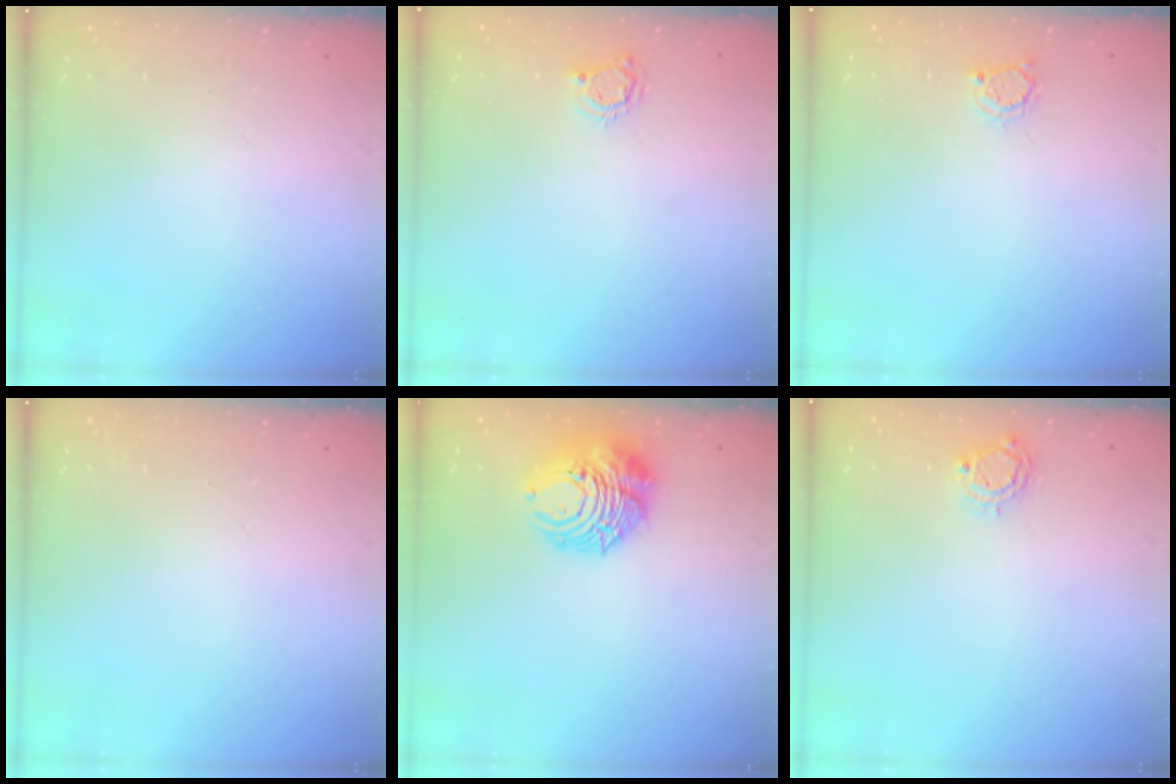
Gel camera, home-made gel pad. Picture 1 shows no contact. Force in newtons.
{"total": 3.8, "press": 3.8, "slide": 0.5}
{"total": 2.9, "press": 2.8, "slide": 0.4}
{"total": 0.0}
{"total": 10.6, "press": 10.5, "slide": 1.2}
{"total": 4.8, "press": 4.8, "slide": 0.2}